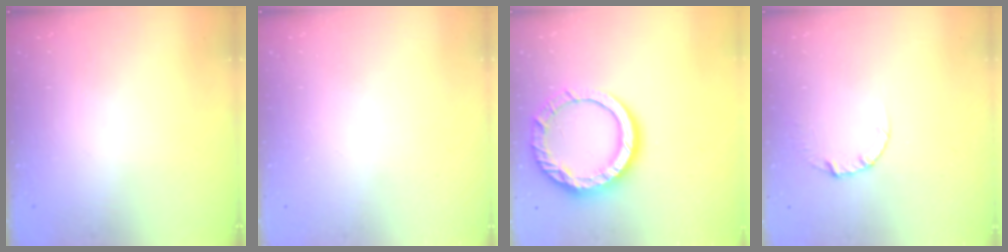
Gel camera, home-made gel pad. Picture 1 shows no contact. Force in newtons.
{"total": 0.0}
{"total": 15.3, "press": 15.2, "slide": 1.3}
{"total": 4.1, "press": 4.1, "slide": 0.4}